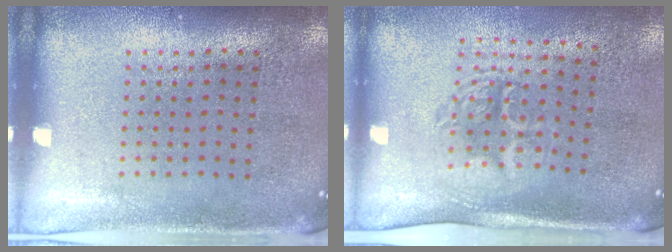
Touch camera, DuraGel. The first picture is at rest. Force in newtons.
{"total": 1.8, "press": 1.3, "slide": 1.1}